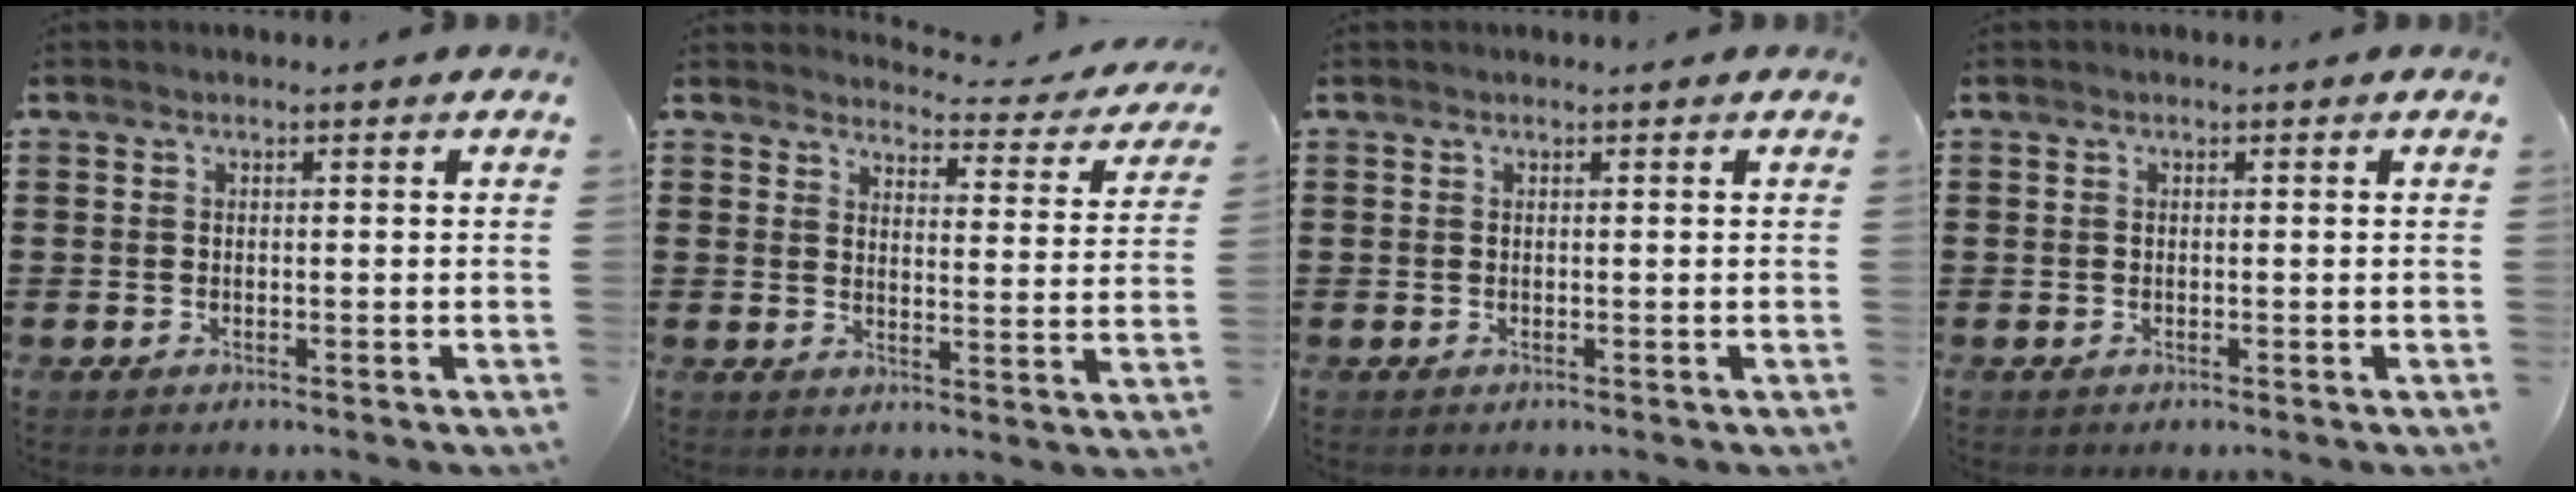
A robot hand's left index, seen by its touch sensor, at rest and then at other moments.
{"total": 3.6, "force": [3.4, 0.4, 0.9], "torque": [-0.022, -0.031, 0.053]}
{"total": 0.0}
{"total": 0.0}